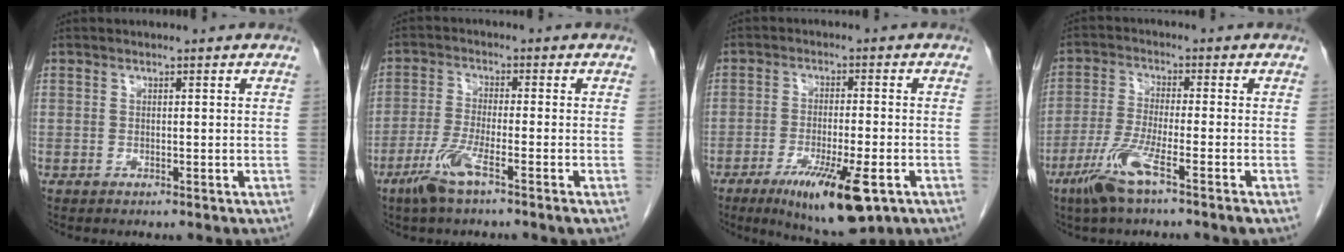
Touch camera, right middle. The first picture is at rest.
{"total": 6.0, "force": [-3.5, -0.1, 4.8], "torque": [-0.104, -0.012, -0.073]}
{"total": 12.1, "force": [-6.2, 2.3, 10.1], "torque": [-0.165, -0.027, -0.092]}
{"total": 7.5, "force": [-4.3, -0.3, 6.1], "torque": [-0.130, -0.014, -0.087]}